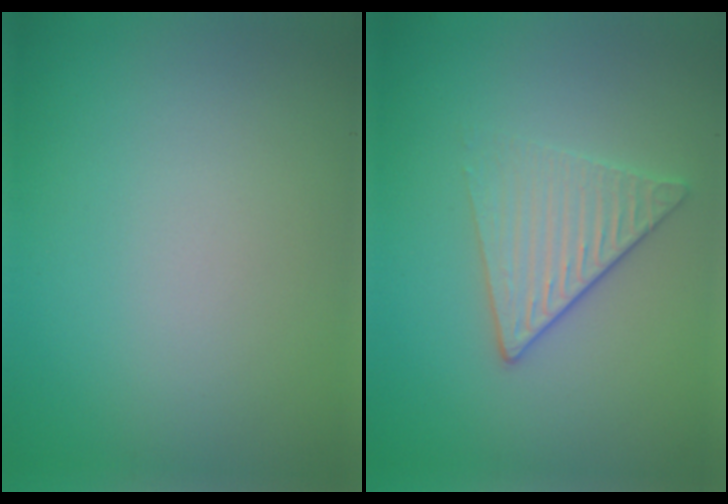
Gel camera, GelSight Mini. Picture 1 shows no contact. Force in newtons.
{"total": 3.3, "press": 2.9, "slide": 1.5}